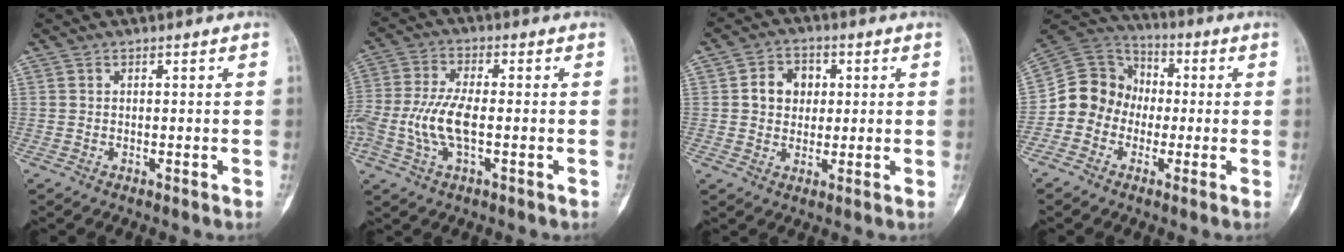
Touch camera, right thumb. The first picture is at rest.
{"total": 9.6, "force": [-1.8, 4.0, 8.5], "torque": [-0.201, 0.013, -0.037]}
{"total": 6.5, "force": [1.1, 5.3, 3.5], "torque": [-0.028, 0.005, 0.014]}
{"total": 11.0, "force": [-2.3, 10.2, 3.6], "torque": [-0.035, 0.054, -0.054]}